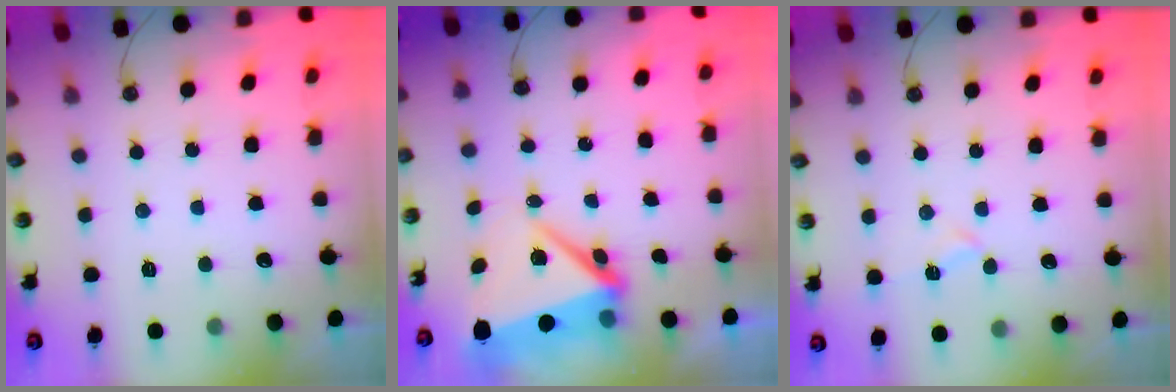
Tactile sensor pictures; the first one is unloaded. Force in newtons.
{"total": 7.9, "press": 7.7, "slide": 1.8}
{"total": 5.2, "press": 4.7, "slide": 2.3}